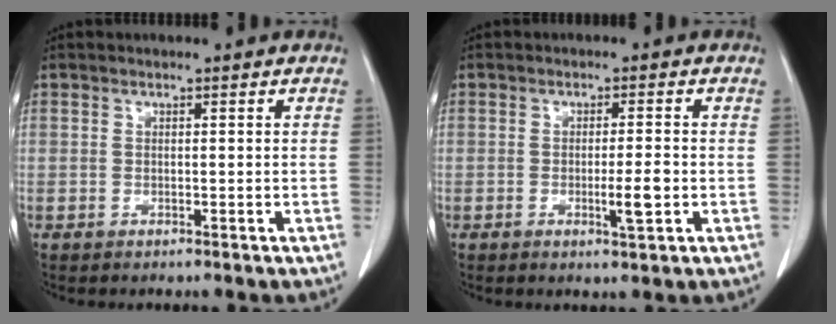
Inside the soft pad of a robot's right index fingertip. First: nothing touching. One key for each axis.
{"total": 3.8, "fx": -1.0, "fy": 0.2, "fz": 3.7, "tx": -0.058, "ty": -0.004, "tz": -0.013}